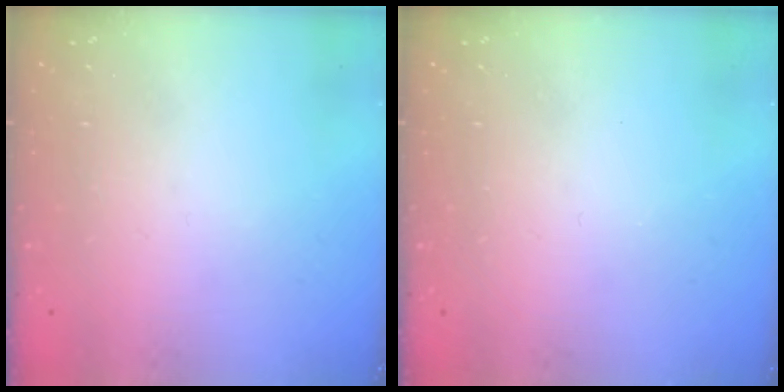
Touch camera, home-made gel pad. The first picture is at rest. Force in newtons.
{"total": 0.0}